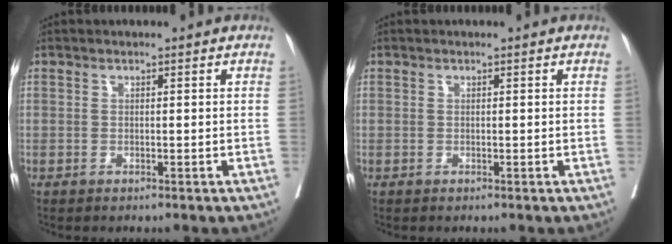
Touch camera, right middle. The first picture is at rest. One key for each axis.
{"total": 0.0}